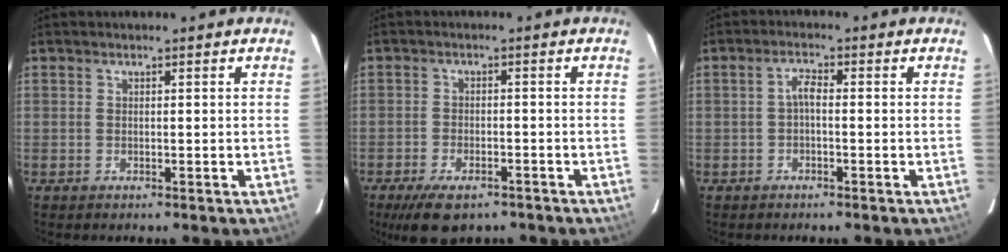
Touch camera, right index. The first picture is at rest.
{"total": 9.0, "force": [-6.4, 3.9, 5.0], "torque": [-0.113, -0.015, -0.101]}
{"total": 2.0, "force": [-0.6, 0.7, 1.8], "torque": [-0.037, 0.008, -0.012]}